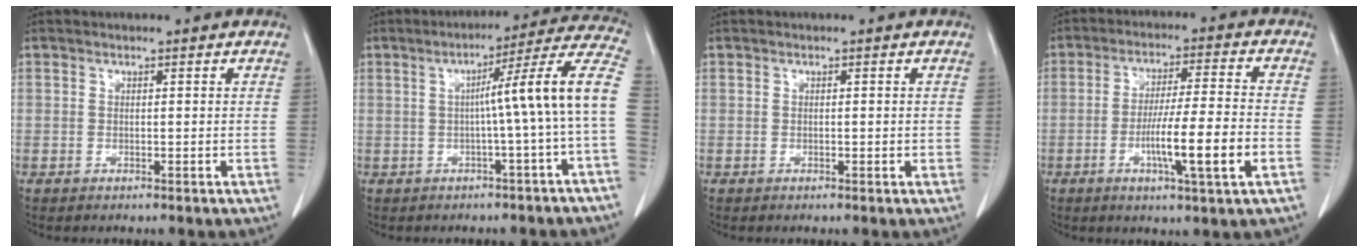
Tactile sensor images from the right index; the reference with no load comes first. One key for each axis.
{"total": 12.0, "fx": -0.7, "fy": -2.0, "fz": 11.8, "tx": -0.147, "ty": 0.026, "tz": -0.016}
{"total": 1.0, "fx": -0.1, "fy": 0.4, "fz": 0.9, "tx": -0.014, "ty": 0.001, "tz": -0.001}
{"total": 12.9, "fx": -4.1, "fy": 0.0, "fz": 12.3, "tx": -0.212, "ty": -0.005, "tz": -0.071}